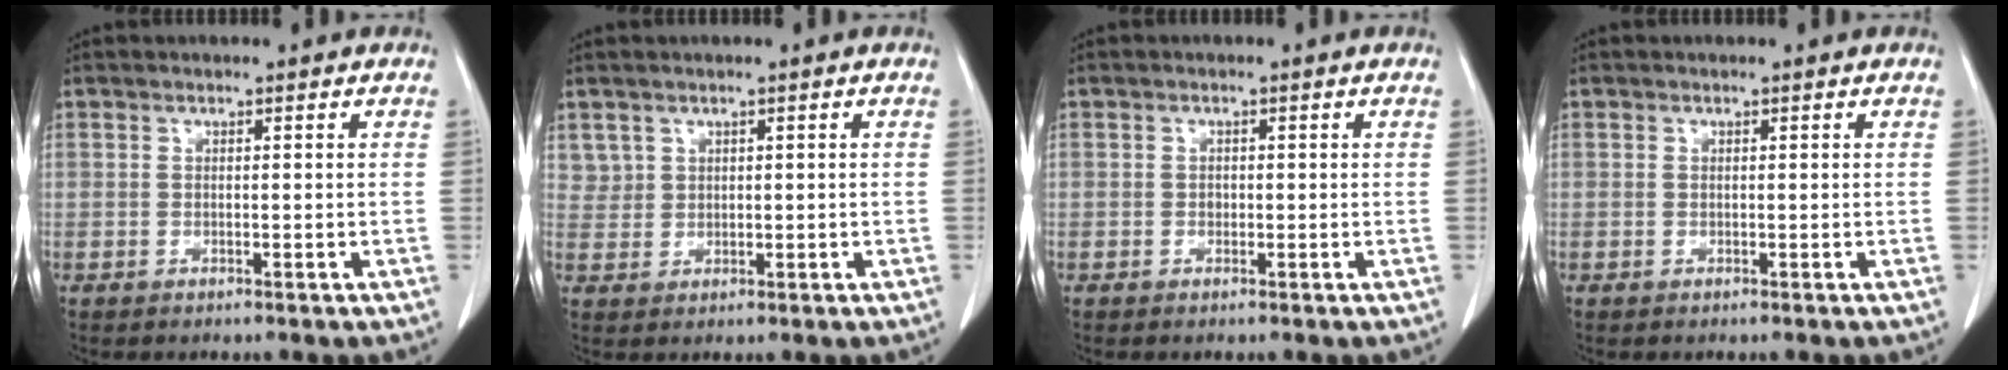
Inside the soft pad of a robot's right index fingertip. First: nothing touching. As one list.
[{"total": 2.3, "force": [1.3, 1.9, -0.1], "torque": [0.018, 0.006, 0.019]}, {"total": 0.6, "force": [0.0, 0.5, 0.3], "torque": [0.000, 0.004, 0.000]}, {"total": 0.0}]